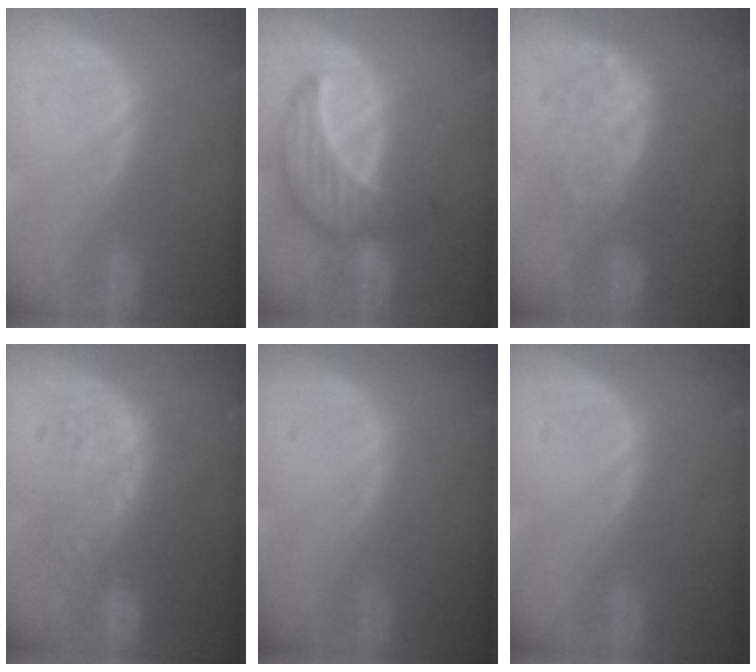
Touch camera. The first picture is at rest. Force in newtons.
{"total": 8.4, "press": 8.4, "slide": 0.7}
{"total": 7.7, "press": 7.7, "slide": 0.3}
{"total": 9.8, "press": 8.8, "slide": 4.2}
{"total": 0.0}
{"total": 0.0}